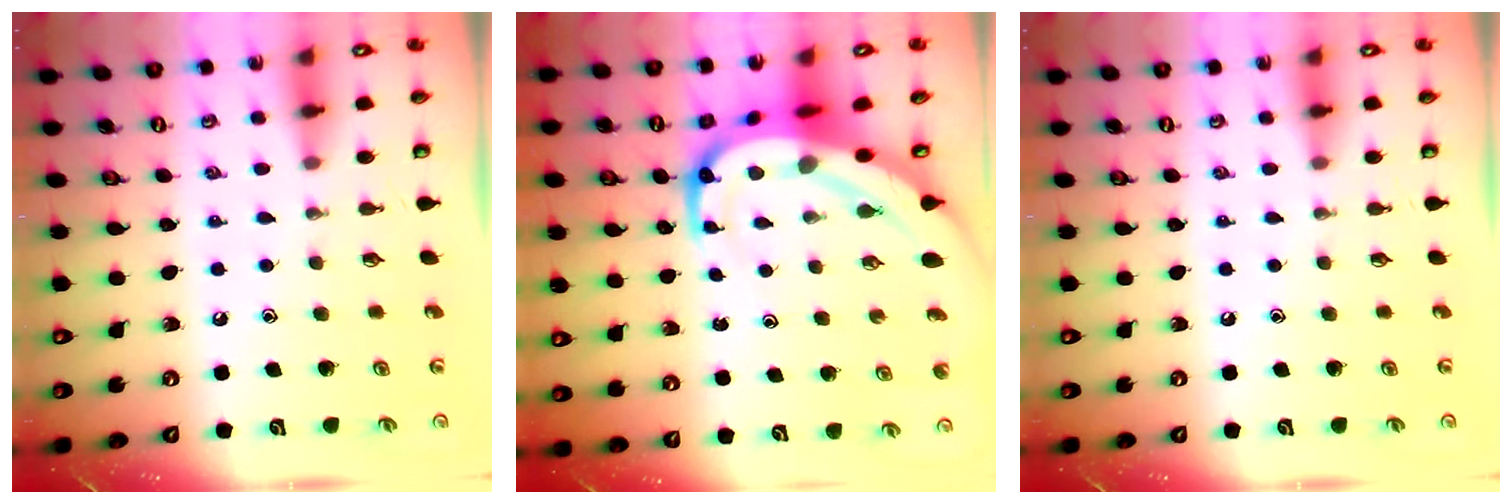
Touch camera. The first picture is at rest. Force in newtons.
{"total": 14.7, "press": 14.6, "slide": 1.5}
{"total": 0.0}